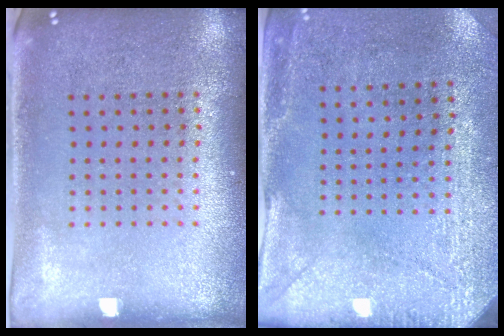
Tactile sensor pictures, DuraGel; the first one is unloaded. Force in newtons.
{"total": 2.9, "press": 2.5, "slide": 1.5}